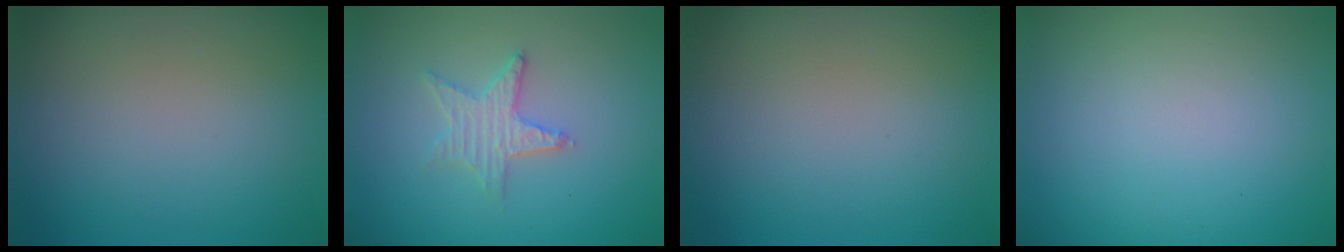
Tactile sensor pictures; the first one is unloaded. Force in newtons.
{"total": 2.7, "press": 2.6, "slide": 0.5}
{"total": 0.0}
{"total": 0.0}